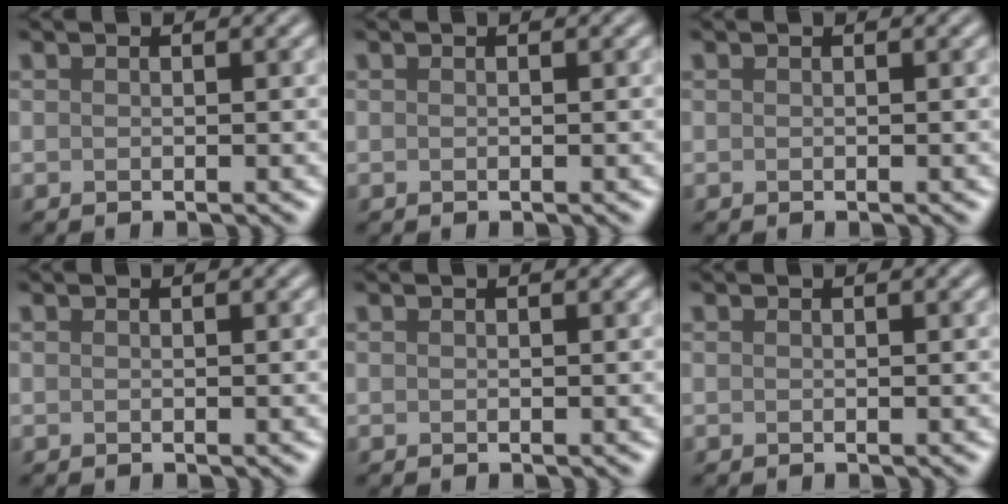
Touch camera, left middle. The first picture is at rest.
{"total": 0.0}
{"total": 0.0}
{"total": 0.0}
{"total": 0.0}
{"total": 0.0}